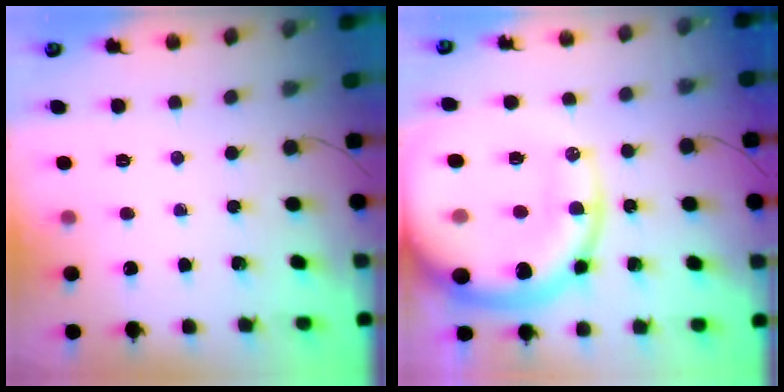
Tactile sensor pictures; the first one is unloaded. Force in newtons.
{"total": 28.5, "press": 27.8, "slide": 6.0}